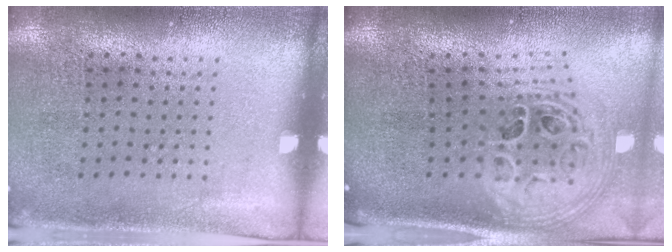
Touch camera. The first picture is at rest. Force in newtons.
{"total": 2.8, "press": 2.0, "slide": 1.9}